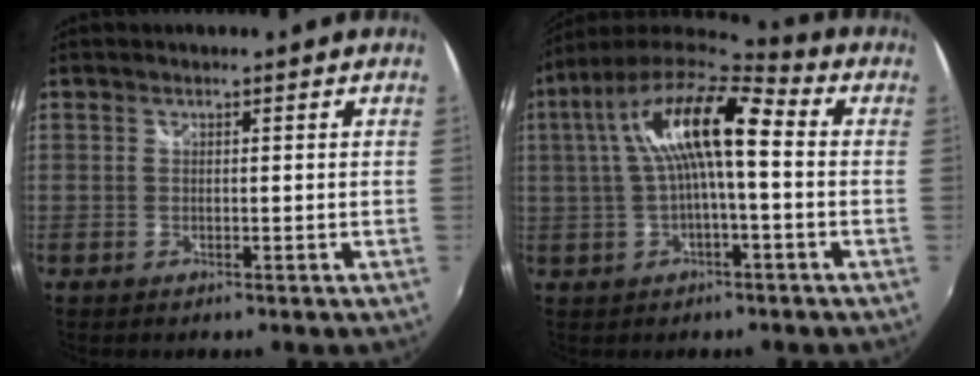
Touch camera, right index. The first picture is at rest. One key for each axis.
{"total": 15.1, "fx": 1.9, "fy": 4.2, "fz": 14.4, "tx": -0.265, "ty": 0.025, "tz": 0.026}